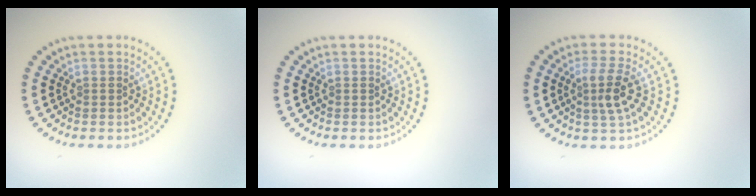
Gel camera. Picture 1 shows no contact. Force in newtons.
{"total": 0.0}
{"total": 2.7, "press": 2.4, "slide": 1.3}